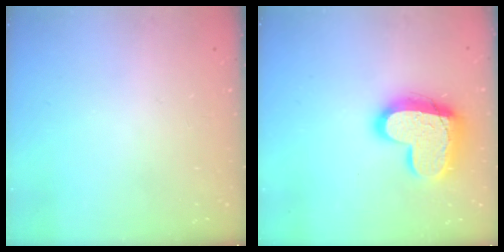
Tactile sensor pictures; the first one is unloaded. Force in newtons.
{"total": 17.9, "press": 17.8, "slide": 1.6}